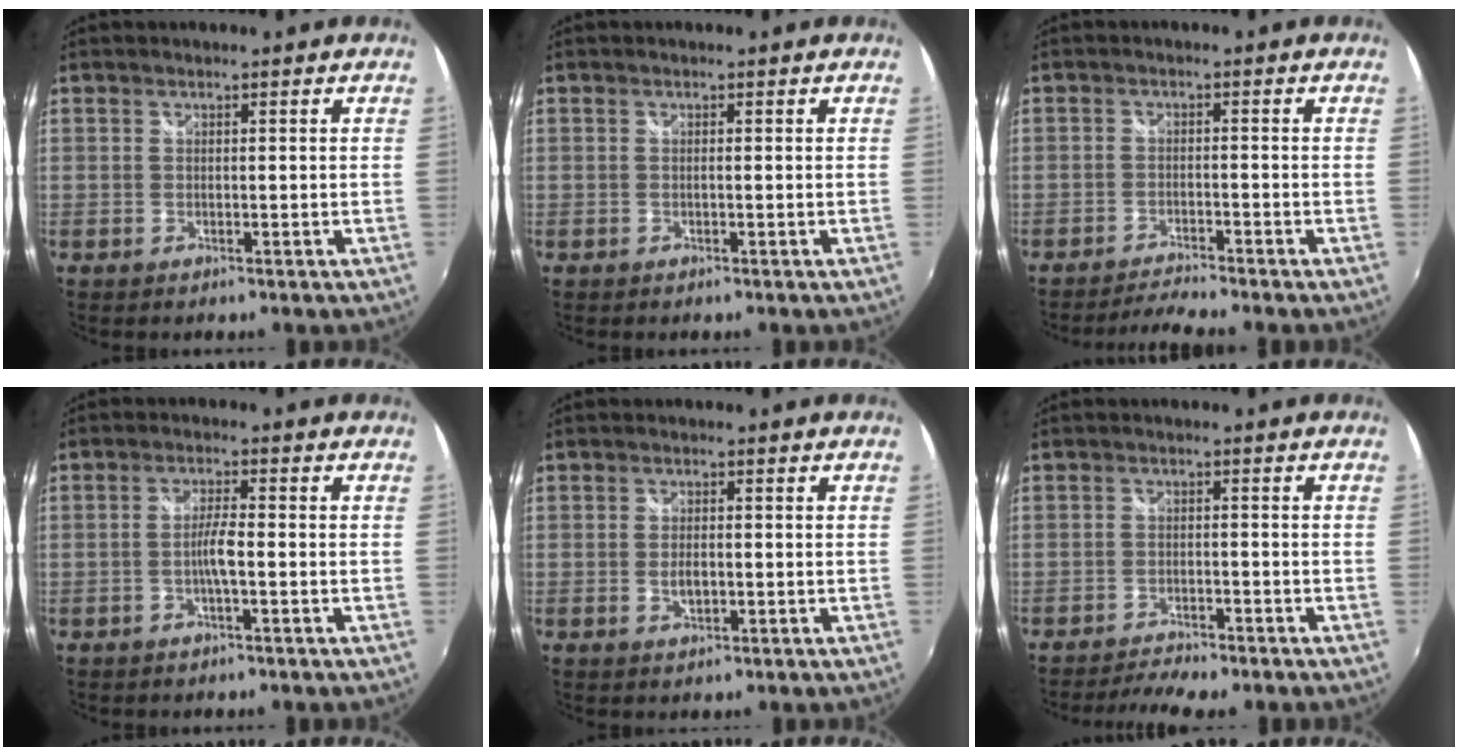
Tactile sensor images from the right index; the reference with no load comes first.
{"total": 0.5, "force": [-0.2, -0.1, 0.5], "torque": [-0.007, 0.001, -0.005]}
{"total": 4.3, "force": [-4.1, -0.3, 0.9], "torque": [-0.037, -0.005, -0.077]}
{"total": 3.5, "force": [-1.1, 0.1, 3.3], "torque": [-0.065, 0.004, -0.021]}
{"total": 2.9, "force": [-0.6, 1.5, 2.3], "torque": [-0.042, -0.003, -0.008]}
{"total": 5.9, "force": [-5.4, 1.2, 2.2], "torque": [-0.060, -0.008, -0.086]}